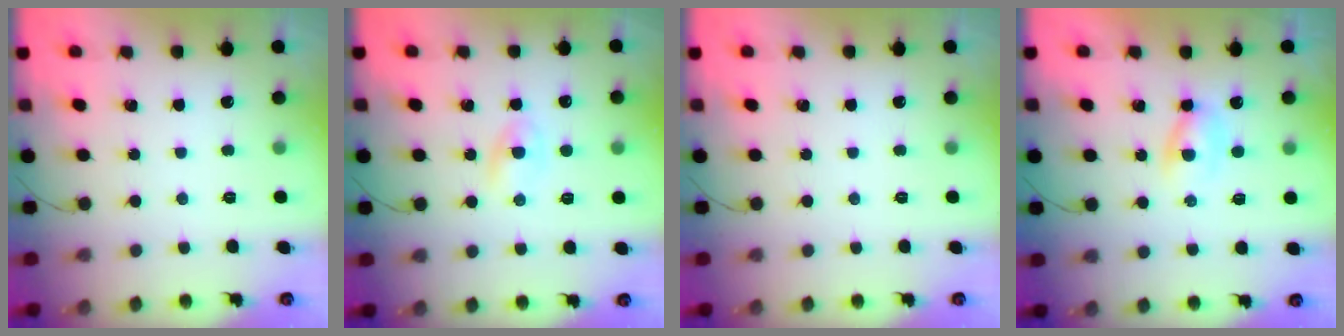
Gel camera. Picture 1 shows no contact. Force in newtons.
{"total": 1.8, "press": 1.5, "slide": 0.9}
{"total": 0.0}
{"total": 2.3, "press": 2.2, "slide": 0.8}